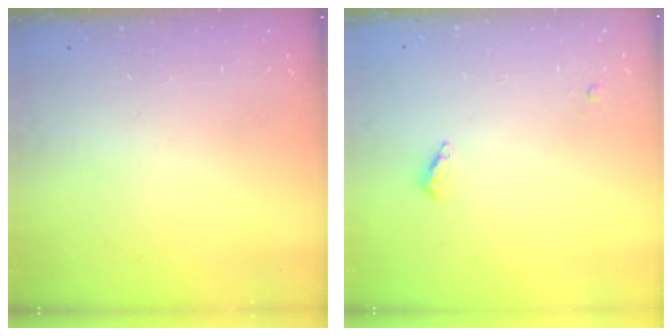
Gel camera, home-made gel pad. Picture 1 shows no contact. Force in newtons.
{"total": 4.2, "press": 4.2, "slide": 0.5}